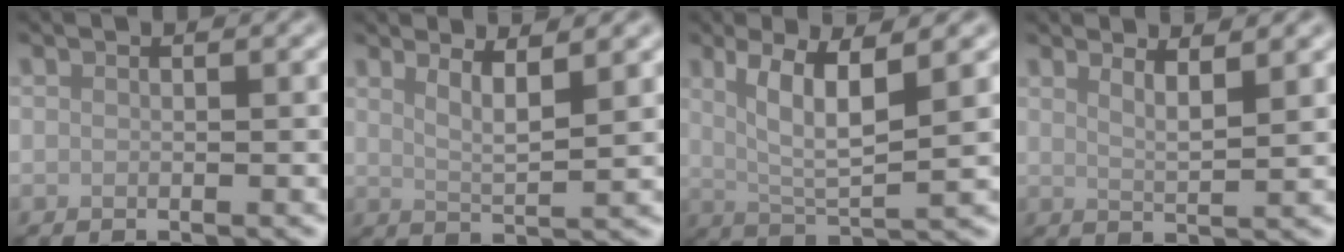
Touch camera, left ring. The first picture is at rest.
{"total": 3.0, "force": [1.8, 0.7, 2.3], "torque": [-0.030, -0.007, 0.032]}
{"total": 5.4, "force": [1.8, 1.2, 5.0], "torque": [-0.094, -0.006, 0.037]}
{"total": 2.5, "force": [1.7, 0.6, 1.7], "torque": [-0.017, -0.003, 0.026]}